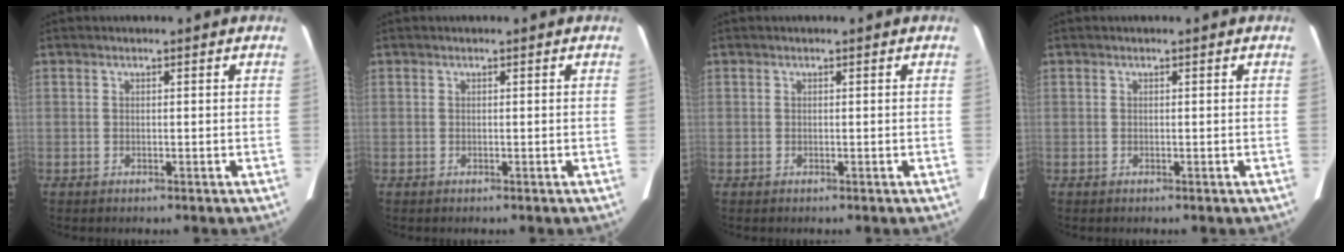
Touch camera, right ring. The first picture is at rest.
{"total": 0.0}
{"total": 0.0}
{"total": 0.0}